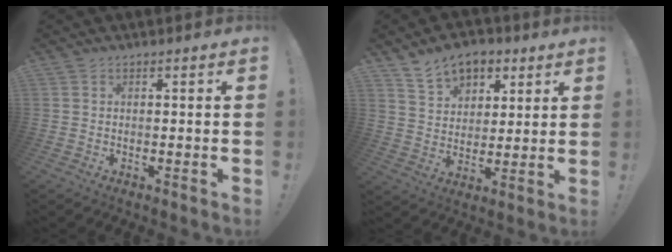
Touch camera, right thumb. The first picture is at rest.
{"total": 11.3, "force": [7.3, 7.4, 4.5], "torque": [-0.070, -0.038, 0.140]}